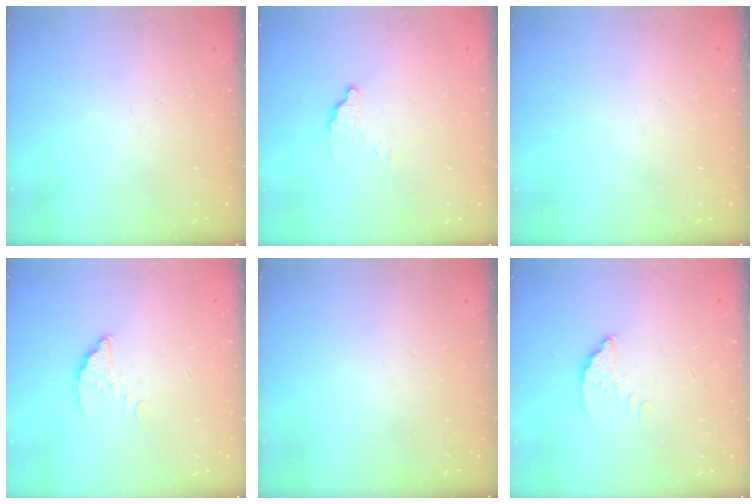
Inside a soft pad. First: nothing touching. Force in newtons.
{"total": 3.0, "press": 3.0, "slide": 0.1}
{"total": 0.0}
{"total": 2.1, "press": 2.1, "slide": 0.2}
{"total": 0.0}
{"total": 2.5, "press": 2.5, "slide": 0.1}